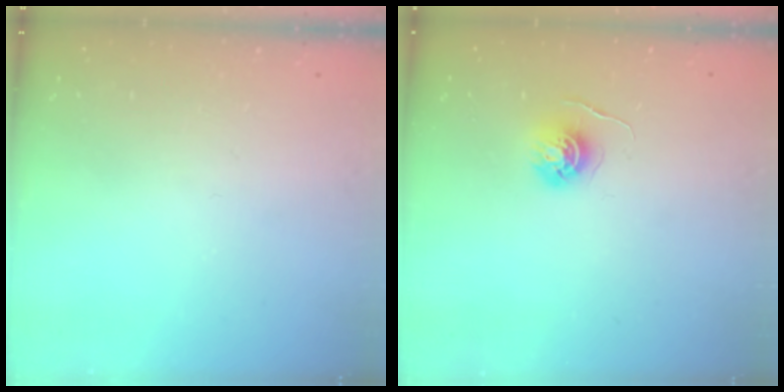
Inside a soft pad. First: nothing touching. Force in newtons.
{"total": 5.3, "press": 5.3, "slide": 0.5}